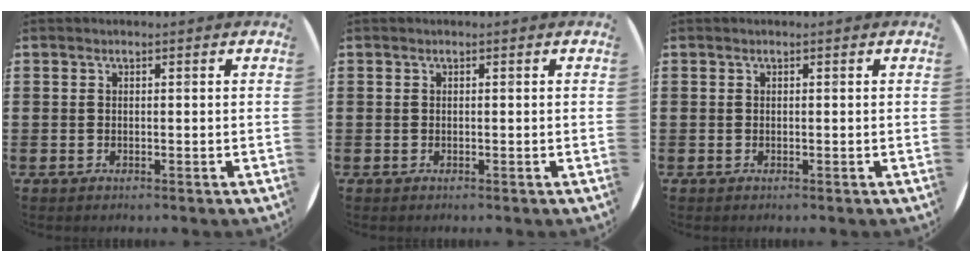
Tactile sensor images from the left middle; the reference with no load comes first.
{"total": 0.0}
{"total": 0.0}